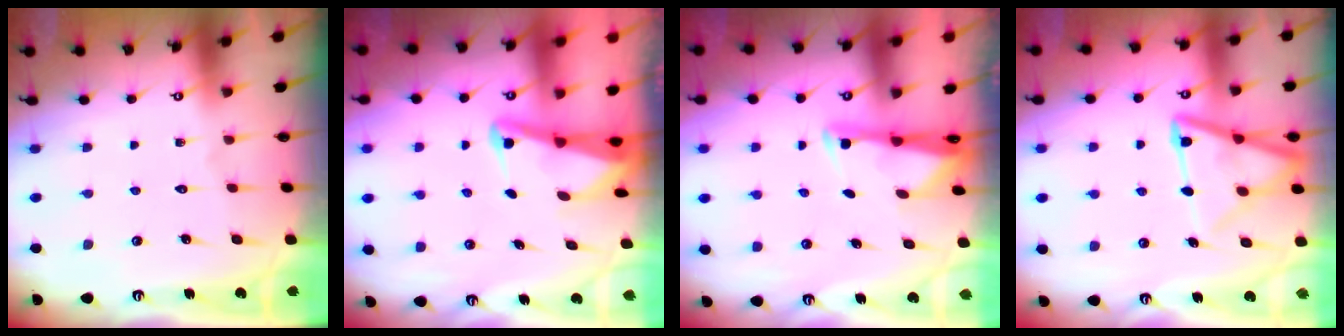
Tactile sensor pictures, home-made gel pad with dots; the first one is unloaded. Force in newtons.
{"total": 2.6, "press": 2.6, "slide": 0.5}
{"total": 2.6, "press": 2.6, "slide": 0.4}
{"total": 12.1, "press": 12.0, "slide": 1.1}